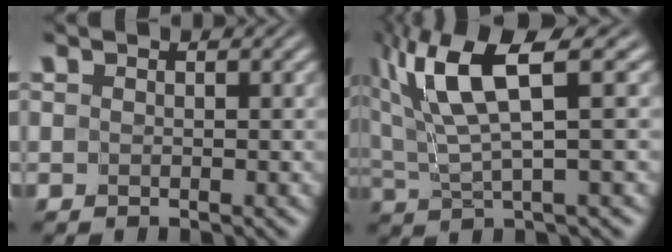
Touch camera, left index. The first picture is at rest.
{"total": 8.0, "force": [3.6, 1.7, 7.0], "torque": [-0.147, 0.016, 0.072]}